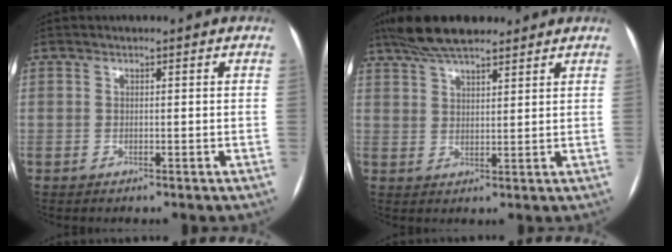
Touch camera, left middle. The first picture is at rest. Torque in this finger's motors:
{"motor_torque": [0.66, -0.59, 0.43, 0.09]}